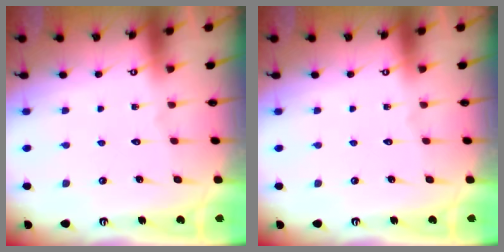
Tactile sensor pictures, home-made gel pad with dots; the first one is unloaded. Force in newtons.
{"total": 0.0}